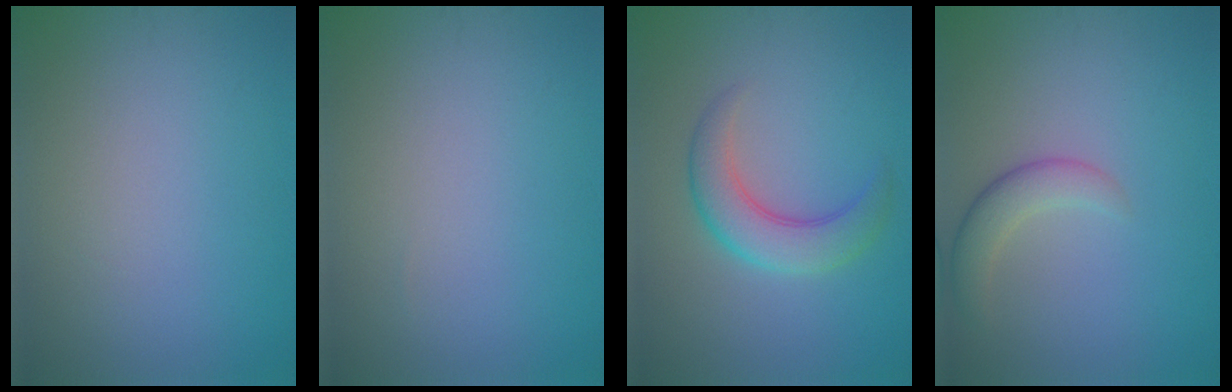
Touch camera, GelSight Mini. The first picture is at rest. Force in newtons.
{"total": 0.0}
{"total": 4.4, "press": 4.4, "slide": 0.1}
{"total": 2.6, "press": 2.6, "slide": 0.2}